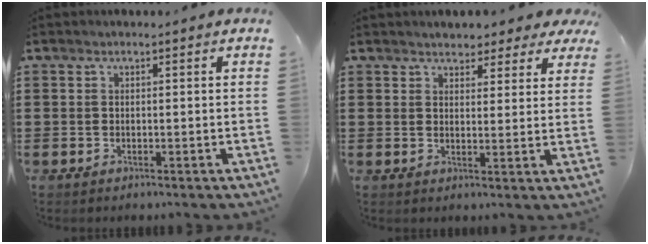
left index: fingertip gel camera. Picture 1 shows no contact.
{"total": 3.0, "force": [2.8, 1.0, 0.3], "torque": [-0.009, -0.005, 0.050]}